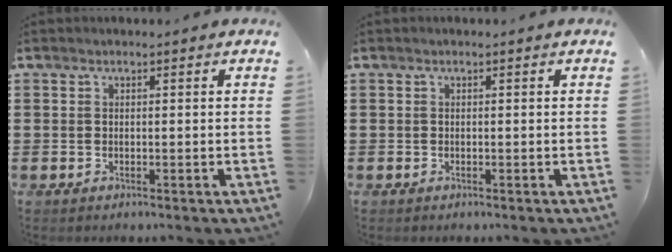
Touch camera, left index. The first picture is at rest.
{"total": 0.0}